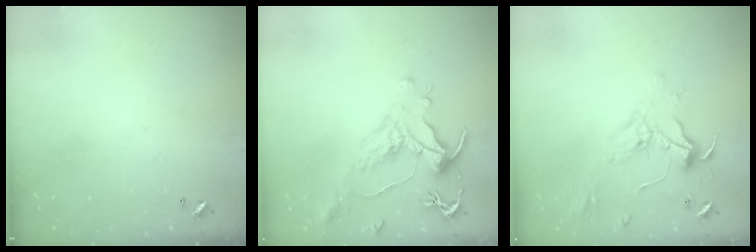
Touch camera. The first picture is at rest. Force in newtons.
{"total": 1.6, "press": 1.0, "slide": 1.3}
{"total": 2.3, "press": 2.1, "slide": 0.9}